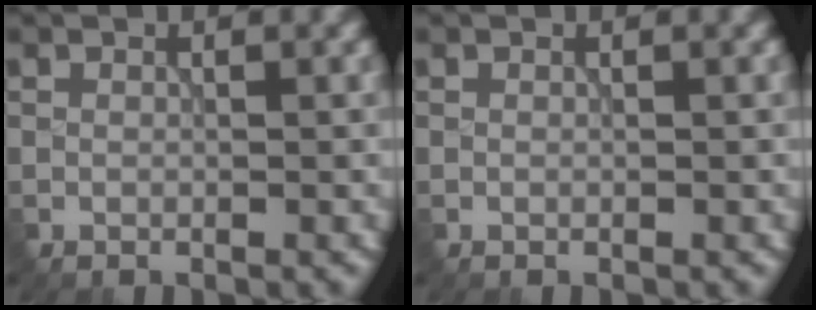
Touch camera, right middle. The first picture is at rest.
{"total": 0.0}